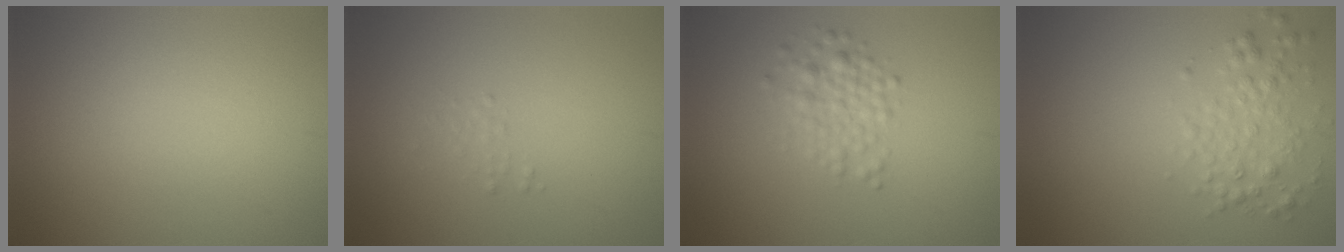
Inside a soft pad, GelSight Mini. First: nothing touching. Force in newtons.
{"total": 0.6, "press": 0.6, "slide": 0.1}
{"total": 2.5, "press": 2.5, "slide": 0.1}
{"total": 2.5, "press": 2.5, "slide": 0.1}